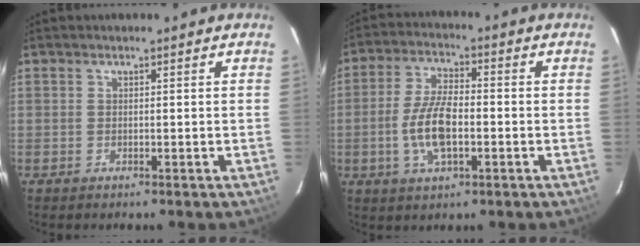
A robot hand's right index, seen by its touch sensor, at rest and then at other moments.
{"total": 9.3, "force": [-2.1, 3.9, 8.2], "torque": [-0.170, 0.004, -0.040]}